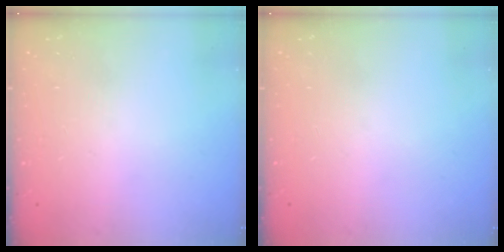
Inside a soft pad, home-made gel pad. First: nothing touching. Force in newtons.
{"total": 0.0}